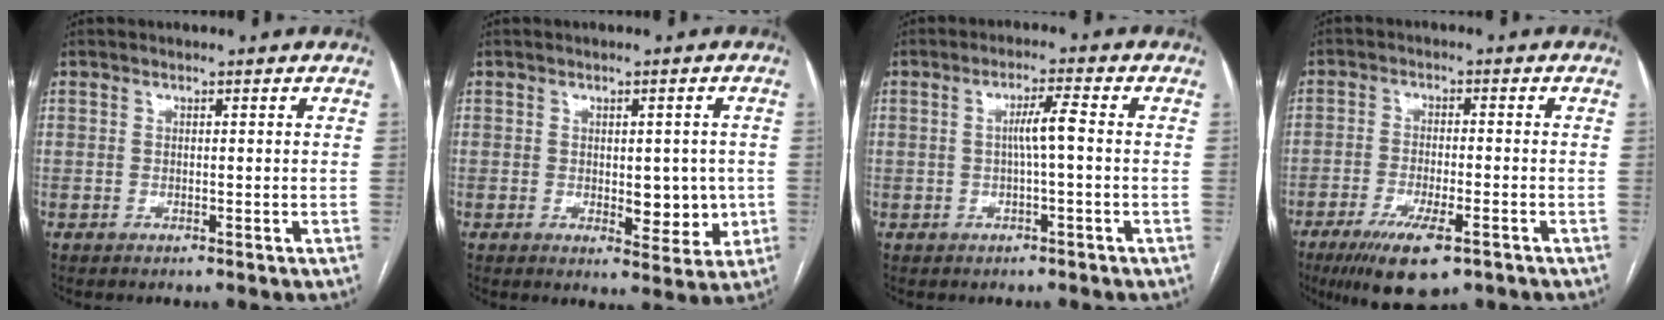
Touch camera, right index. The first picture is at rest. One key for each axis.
{"total": 6.3, "fx": -0.4, "fy": 3.1, "fz": 5.4, "tx": -0.063, "ty": -0.003, "tz": 0.004}
{"total": 3.5, "fx": -0.2, "fy": 0.0, "fz": 3.5, "tx": -0.063, "ty": 0.006, "tz": -0.001}
{"total": 10.0, "fx": -6.1, "fy": 2.4, "fz": 7.6, "tx": -0.133, "ty": -0.021, "tz": -0.098}